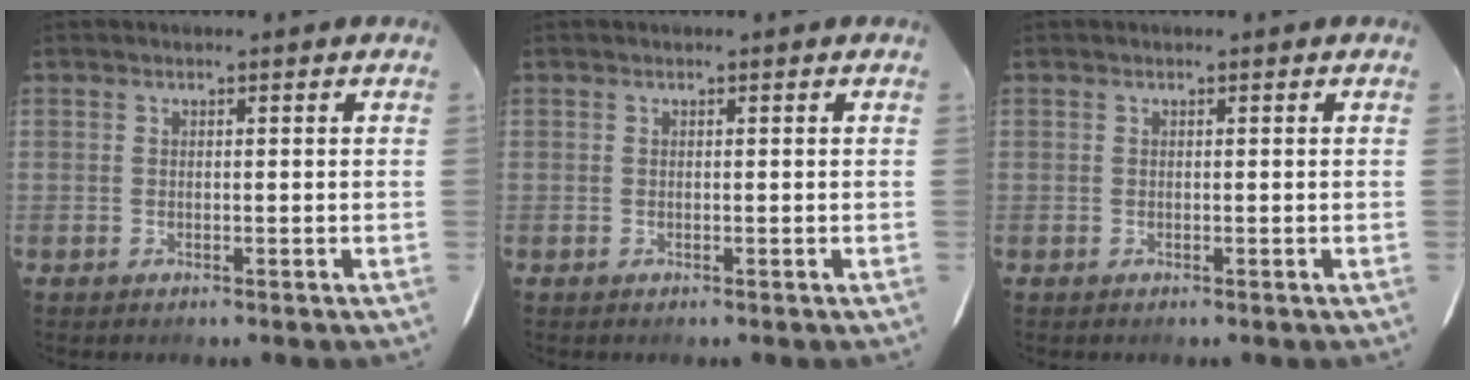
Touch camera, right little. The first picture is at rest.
{"total": 0.0}
{"total": 0.0}